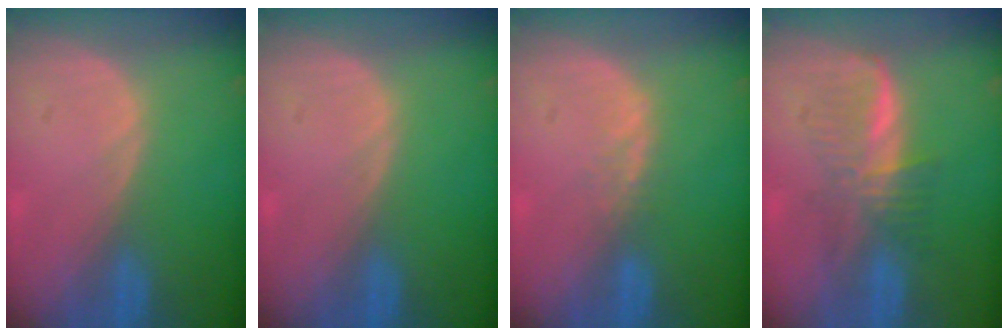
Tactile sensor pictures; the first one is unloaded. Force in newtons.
{"total": 0.0}
{"total": 1.4, "press": 1.4, "slide": 0.3}
{"total": 5.2, "press": 5.2, "slide": 0.7}